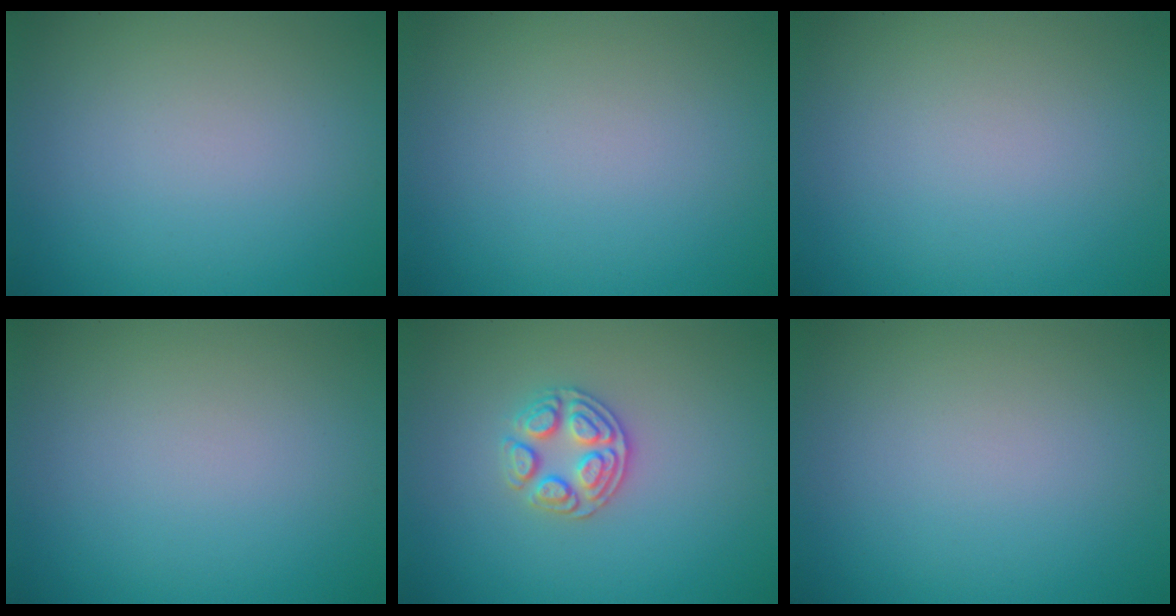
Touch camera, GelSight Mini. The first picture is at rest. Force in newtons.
{"total": 0.0}
{"total": 0.0}
{"total": 0.0}
{"total": 2.9, "press": 2.7, "slide": 1.0}
{"total": 0.0}